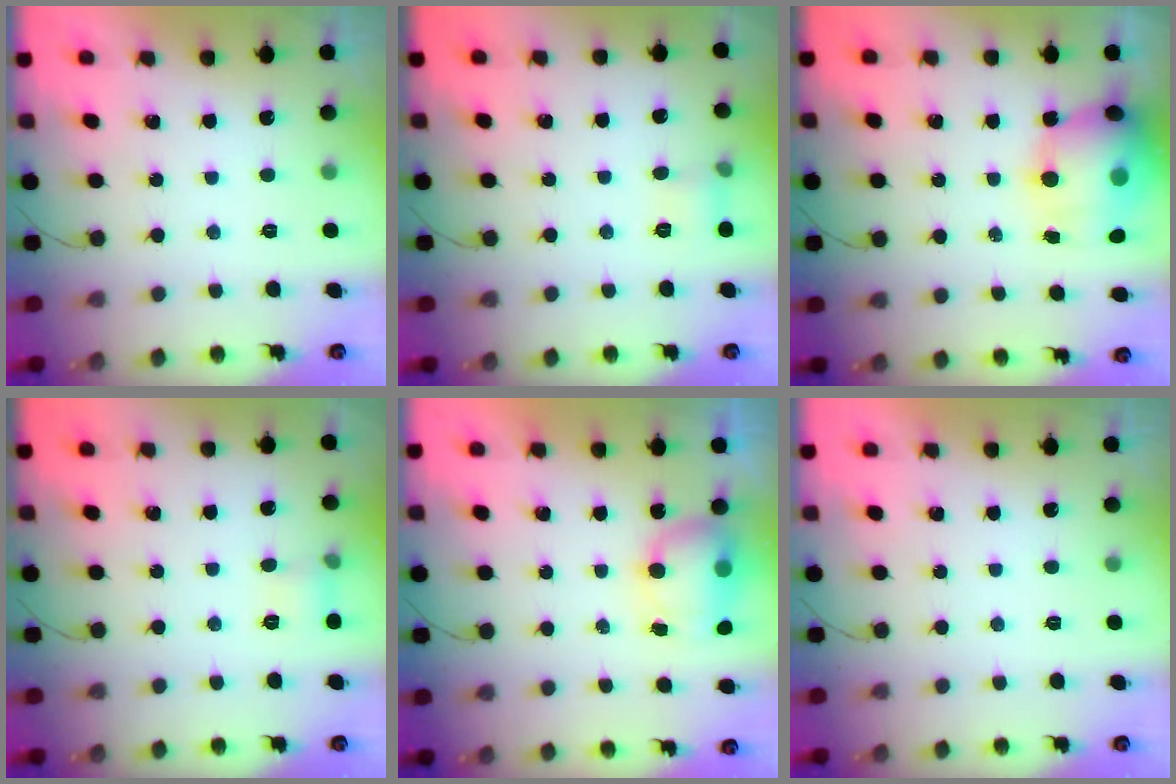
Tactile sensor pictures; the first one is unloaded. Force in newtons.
{"total": 6.1, "press": 5.8, "slide": 2.1}
{"total": 16.9, "press": 16.4, "slide": 3.9}
{"total": 6.1, "press": 5.8, "slide": 2.1}
{"total": 7.0, "press": 6.8, "slide": 1.3}
{"total": 0.0}